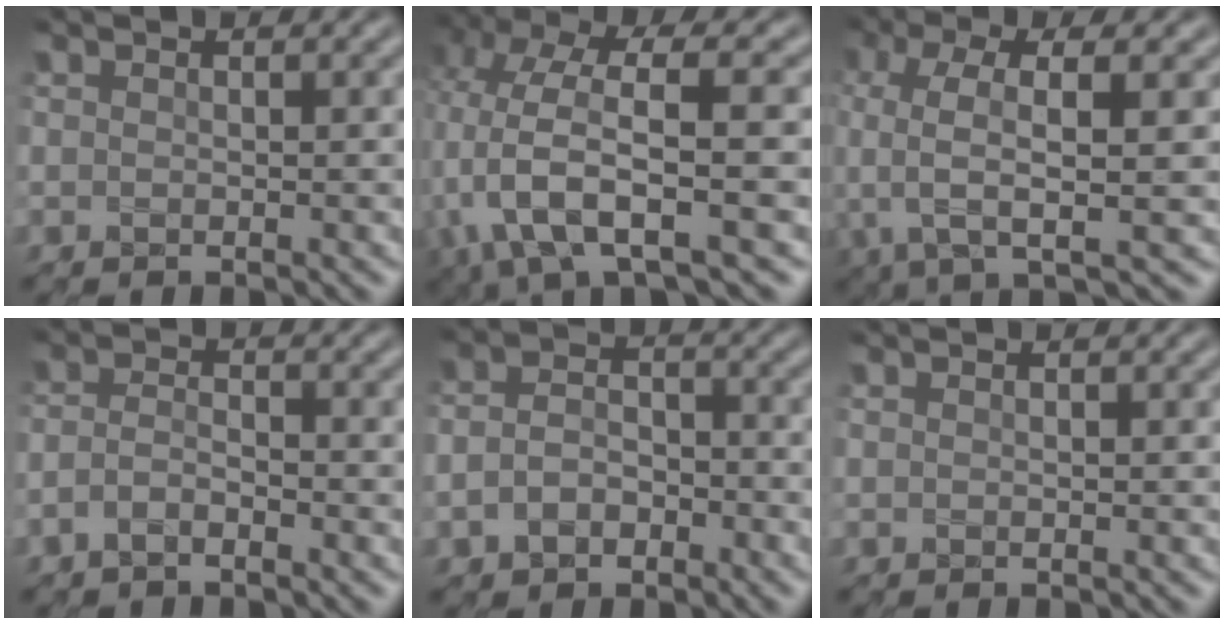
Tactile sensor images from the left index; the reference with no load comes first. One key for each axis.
{"total": 8.3, "fx": -1.6, "fy": 3.1, "fz": 7.6, "tx": -0.155, "ty": 0.000, "tz": -0.031}
{"total": 7.0, "fx": -0.3, "fy": 2.2, "fz": 6.7, "tx": -0.127, "ty": 0.002, "tz": -0.010}
{"total": 1.8, "fx": -1.2, "fy": 0.7, "fz": 1.2, "tx": -0.028, "ty": 0.003, "tz": -0.029}
{"total": 3.4, "fx": -1.4, "fy": 2.3, "fz": 2.1, "tx": -0.045, "ty": 0.001, "tz": -0.033}
{"total": 0.0}